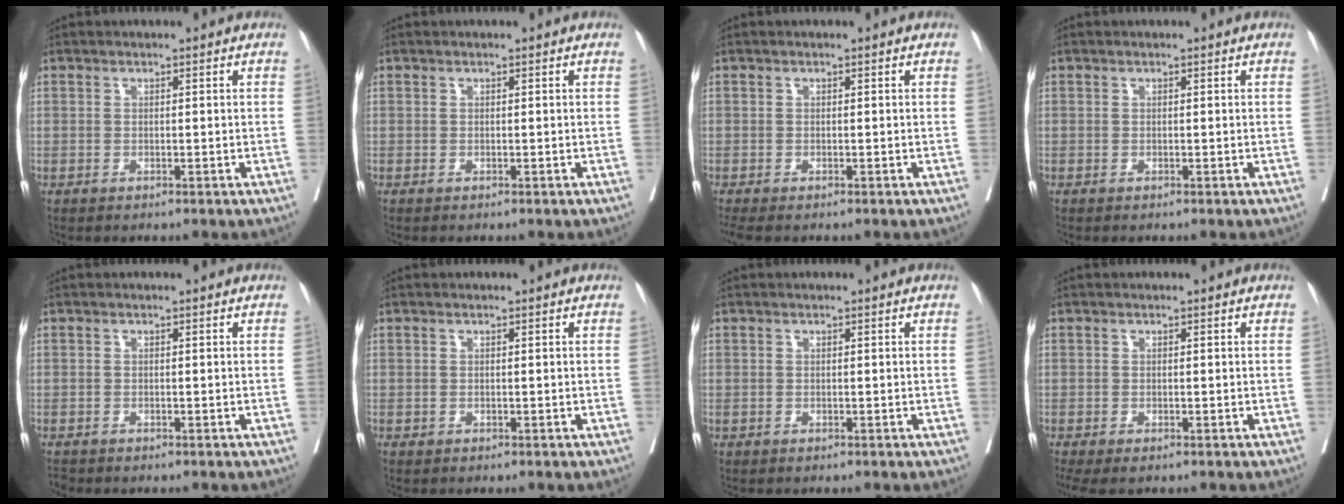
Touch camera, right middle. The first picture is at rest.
{"total": 0.0}
{"total": 1.6, "force": [-1.4, 0.3, 0.8], "torque": [-0.009, -0.006, -0.023]}
{"total": 0.0}
{"total": 0.6, "force": [-0.6, 0.1, 0.0], "torque": [-0.005, -0.003, -0.013]}
{"total": 0.0}
{"total": 0.0}
{"total": 3.7, "force": [-2.6, 1.5, 2.2], "torque": [-0.032, -0.013, -0.042]}